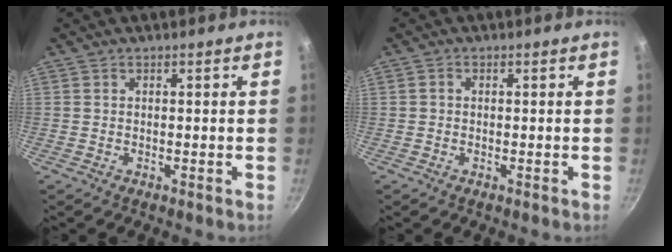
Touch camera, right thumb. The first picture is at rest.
{"total": 0.6, "force": [-0.1, 0.5, 0.2], "torque": [-0.004, 0.004, -0.001]}